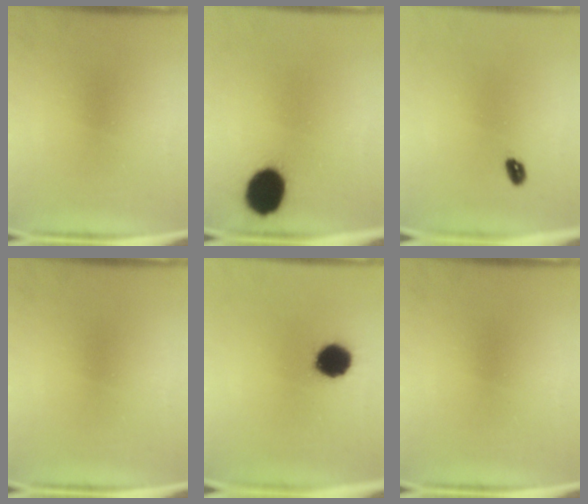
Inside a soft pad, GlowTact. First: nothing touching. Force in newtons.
{"total": 11.4}
{"total": 1.9}
{"total": 0.0}
{"total": 9.3}
{"total": 0.0}